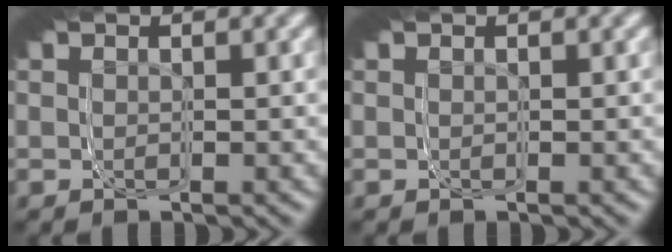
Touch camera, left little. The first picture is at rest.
{"total": 0.0}